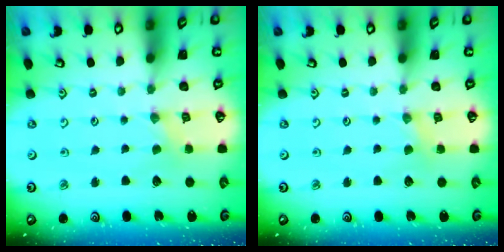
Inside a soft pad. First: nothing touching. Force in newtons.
{"total": 1.8, "press": 1.7, "slide": 0.4}